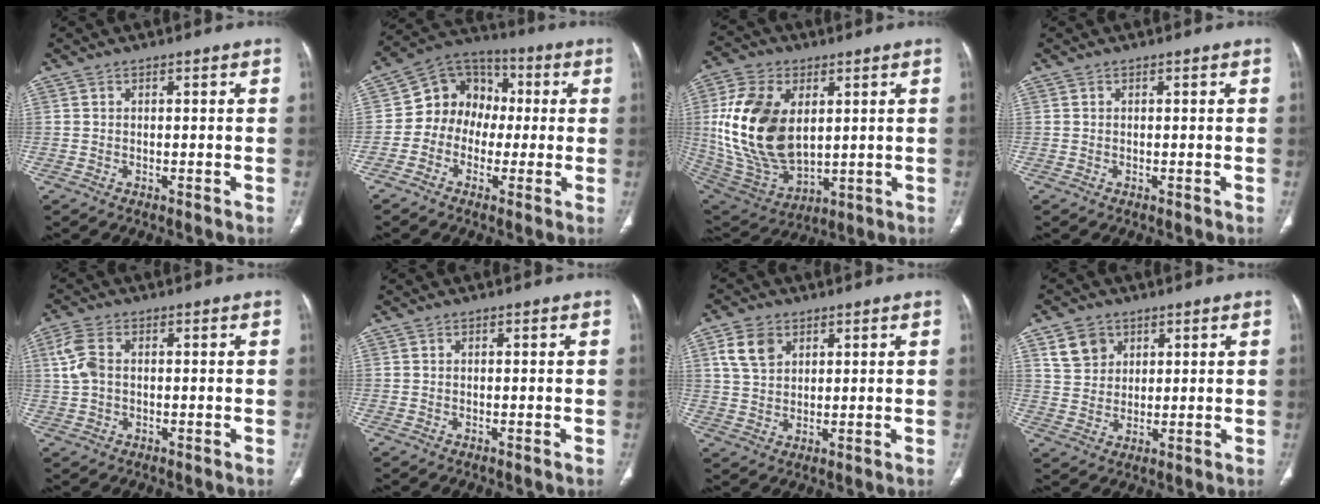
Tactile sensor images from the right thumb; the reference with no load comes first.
{"total": 11.6, "force": [-0.4, 9.9, 6.0], "torque": [-0.054, 0.034, -0.023]}
{"total": 21.4, "force": [3.4, 13.3, 16.4], "torque": [-0.313, -0.020, 0.081]}
{"total": 0.0}
{"total": 5.3, "force": [0.7, 3.4, 4.0], "torque": [-0.101, 0.010, 0.013]}
{"total": 0.0}
{"total": 6.5, "force": [2.9, 4.6, 3.6], "torque": [-0.054, -0.005, 0.060]}
{"total": 6.5, "force": [3.3, 5.1, 2.3], "torque": [-0.021, -0.013, 0.067]}